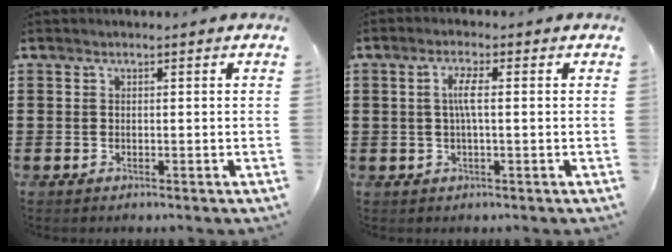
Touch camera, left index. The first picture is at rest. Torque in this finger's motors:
{"motor_torque": [-0.01, 0.07, 0.00, 0.00]}